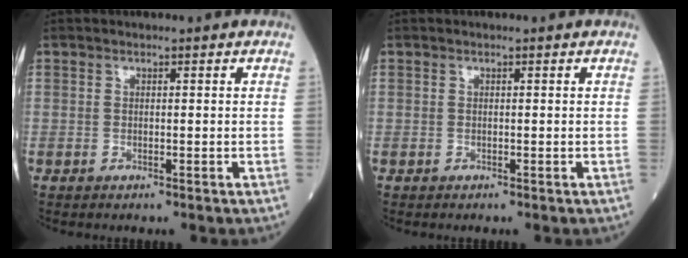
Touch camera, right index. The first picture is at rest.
{"total": 0.0}